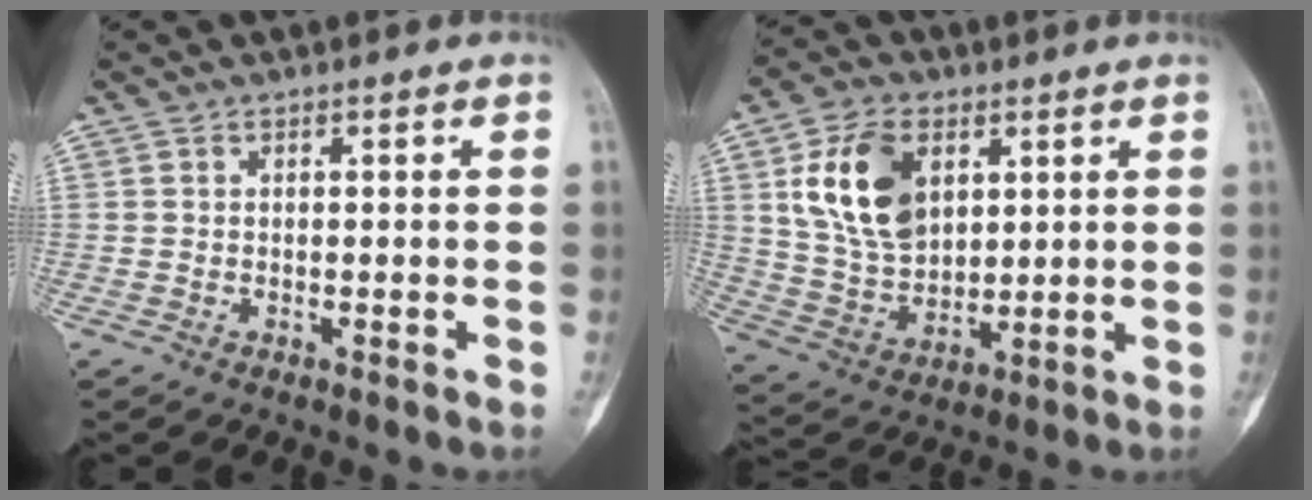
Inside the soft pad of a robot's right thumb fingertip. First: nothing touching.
{"total": 14.9, "force": [5.0, 9.8, 10.0], "torque": [-0.164, -0.014, 0.102]}